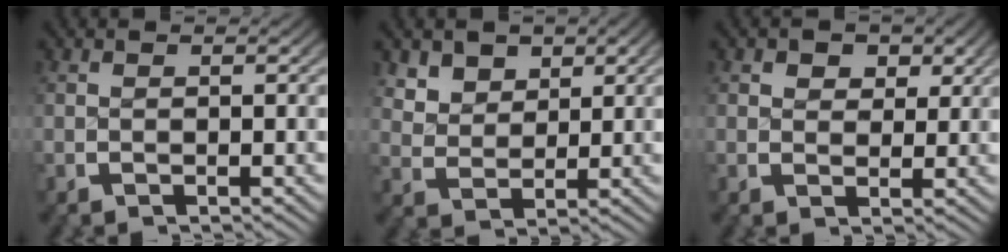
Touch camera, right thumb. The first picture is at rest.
{"total": 4.1, "force": [1.8, 3.1, 2.0], "torque": [-0.040, -0.018, 0.044]}
{"total": 2.4, "force": [1.1, 1.8, 1.0], "torque": [-0.008, -0.014, 0.022]}